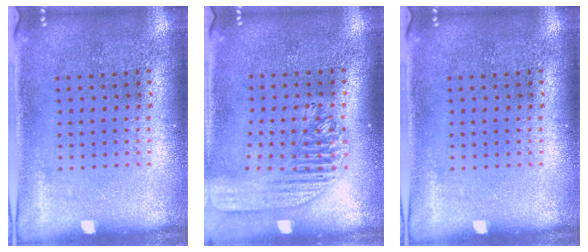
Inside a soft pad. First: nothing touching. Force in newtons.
{"total": 1.9, "press": 1.7, "slide": 0.9}
{"total": 0.0}